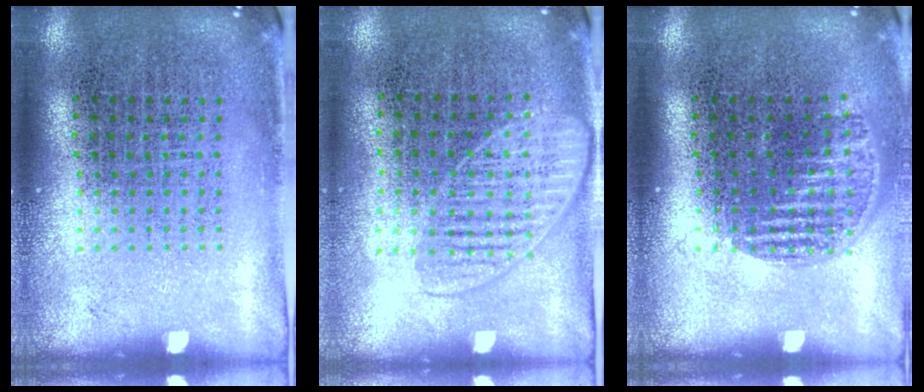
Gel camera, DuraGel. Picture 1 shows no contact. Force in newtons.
{"total": 1.4, "press": 1.3, "slide": 0.7}
{"total": 1.2, "press": 1.0, "slide": 0.6}